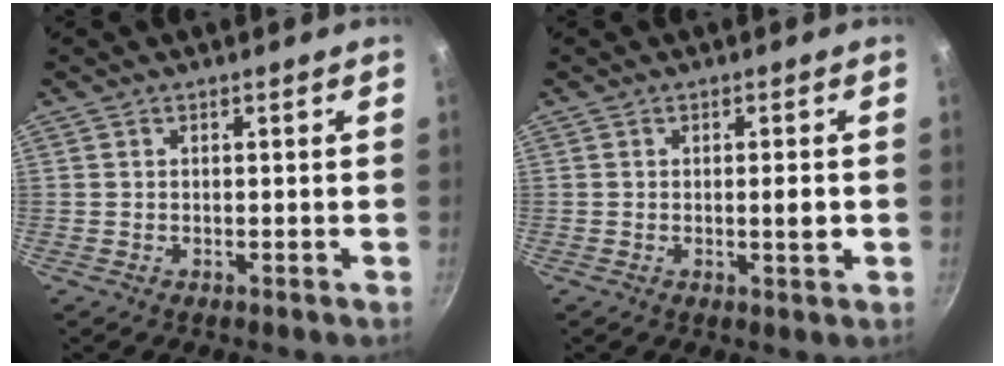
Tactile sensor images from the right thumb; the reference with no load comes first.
{"total": 2.9, "force": [-0.3, 0.6, 2.8], "torque": [-0.040, -0.002, -0.004]}